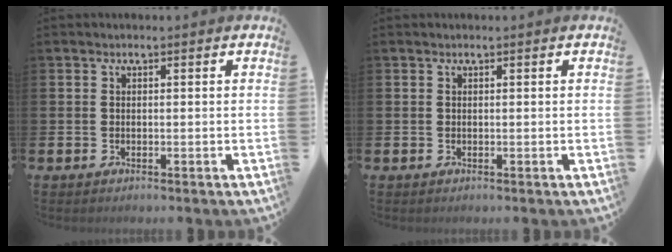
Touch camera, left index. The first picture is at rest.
{"total": 0.0}